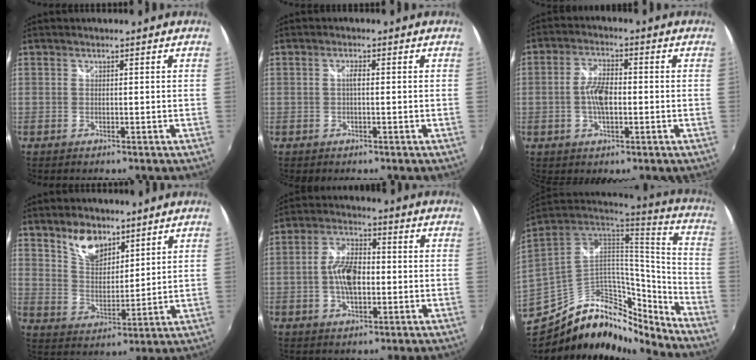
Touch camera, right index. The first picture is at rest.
{"total": 1.3, "force": [-0.1, 0.4, 1.2], "torque": [-0.023, 0.004, -0.005]}
{"total": 5.9, "force": [-0.9, 2.7, 5.1], "torque": [-0.100, 0.006, -0.017]}
{"total": 8.4, "force": [5.8, 4.3, 4.2], "torque": [-0.066, 0.007, 0.111]}
{"total": 8.2, "force": [-1.1, 4.4, 6.9], "torque": [-0.131, 0.010, -0.021]}
{"total": 23.8, "force": [-17.8, 12.3, 10.0], "torque": [-0.215, 0.039, -0.294]}